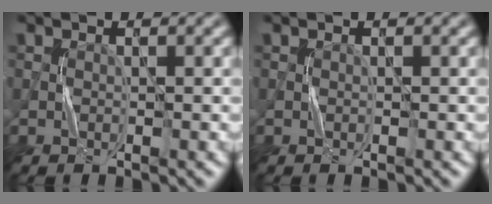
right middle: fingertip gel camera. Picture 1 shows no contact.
{"total": 0.0}